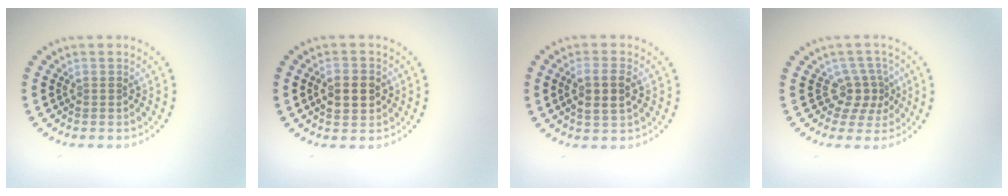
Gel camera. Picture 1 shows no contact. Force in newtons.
{"total": 4.0, "press": 4.0, "slide": 0.2}
{"total": 3.0, "press": 2.8, "slide": 0.8}
{"total": 2.8, "press": 2.0, "slide": 2.0}